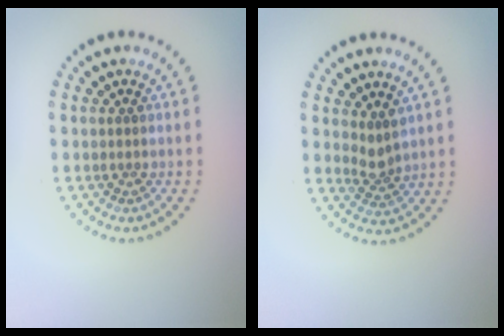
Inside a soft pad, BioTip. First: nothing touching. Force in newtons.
{"total": 2.0, "press": 1.5, "slide": 1.3}